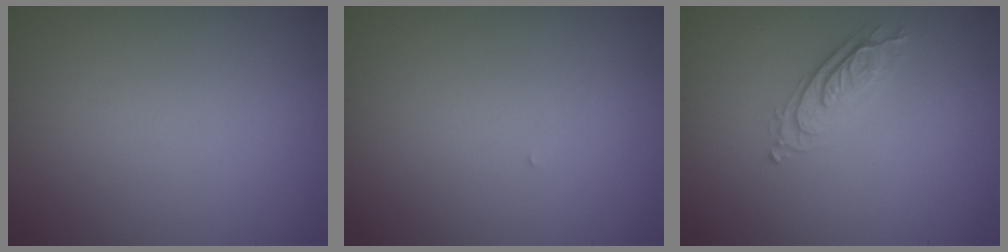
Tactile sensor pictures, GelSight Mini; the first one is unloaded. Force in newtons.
{"total": 0.0}
{"total": 2.2, "press": 2.2, "slide": 0.4}